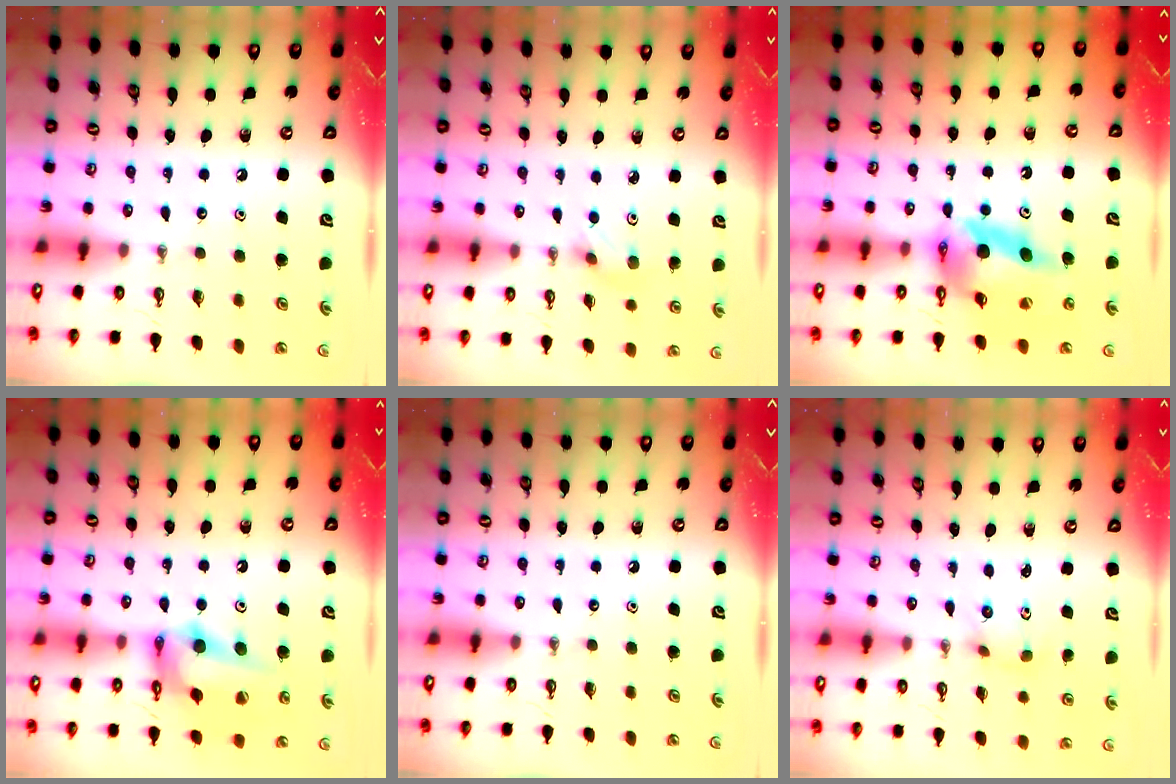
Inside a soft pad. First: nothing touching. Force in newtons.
{"total": 3.5, "press": 3.5, "slide": 0.8}
{"total": 15.9, "press": 15.7, "slide": 2.0}
{"total": 16.8, "press": 16.1, "slide": 4.8}
{"total": 0.0}
{"total": 2.9, "press": 2.7, "slide": 1.2}